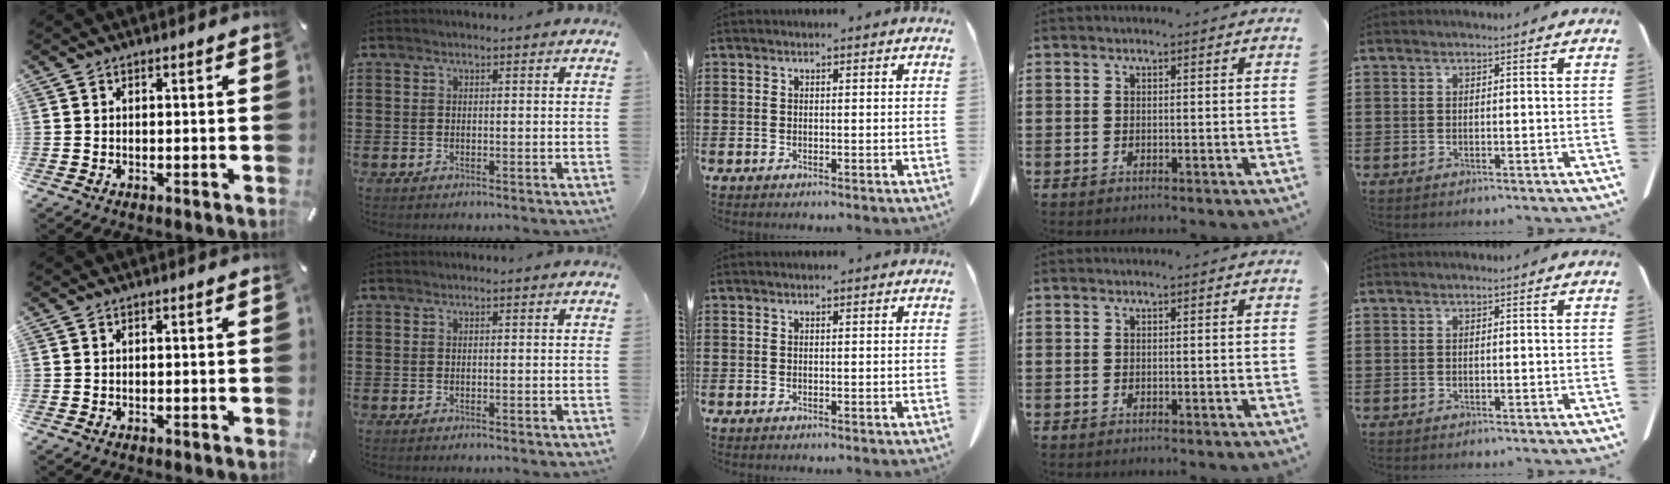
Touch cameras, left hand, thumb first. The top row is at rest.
{}